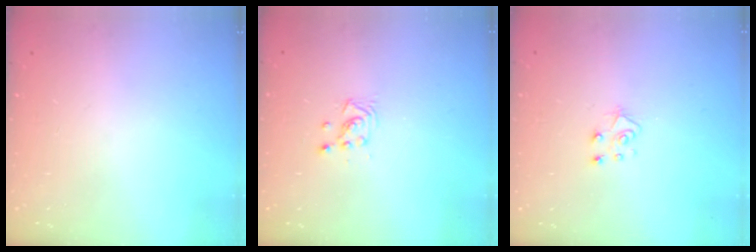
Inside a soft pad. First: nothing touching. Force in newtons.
{"total": 3.0, "press": 2.9, "slide": 0.5}
{"total": 5.6, "press": 5.6, "slide": 0.4}